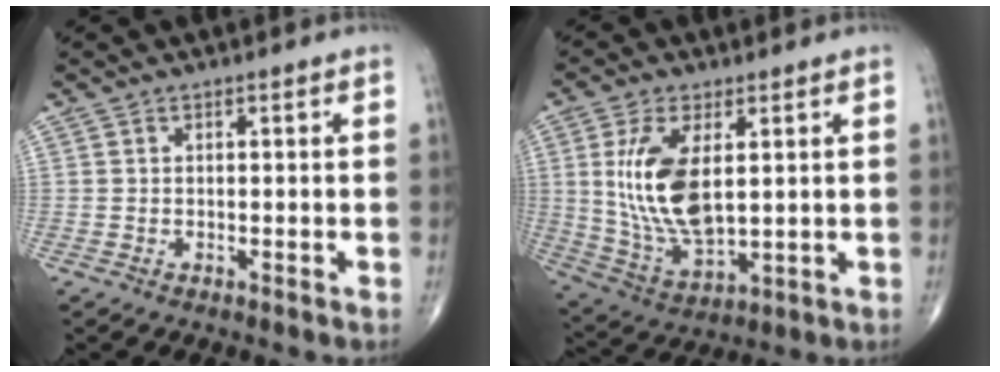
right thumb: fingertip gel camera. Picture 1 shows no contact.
{"total": 14.4, "force": [2.6, 7.0, 12.3], "torque": [-0.242, -0.019, 0.065]}